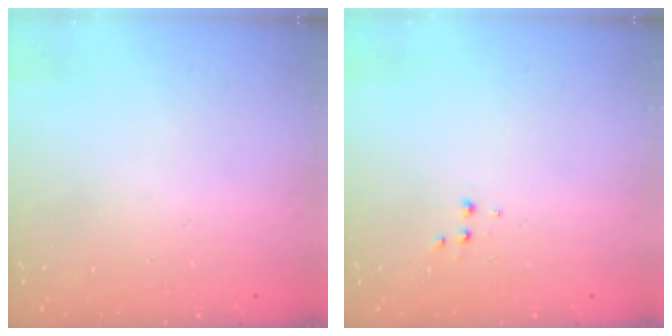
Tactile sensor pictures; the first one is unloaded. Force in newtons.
{"total": 1.9, "press": 1.9, "slide": 0.2}